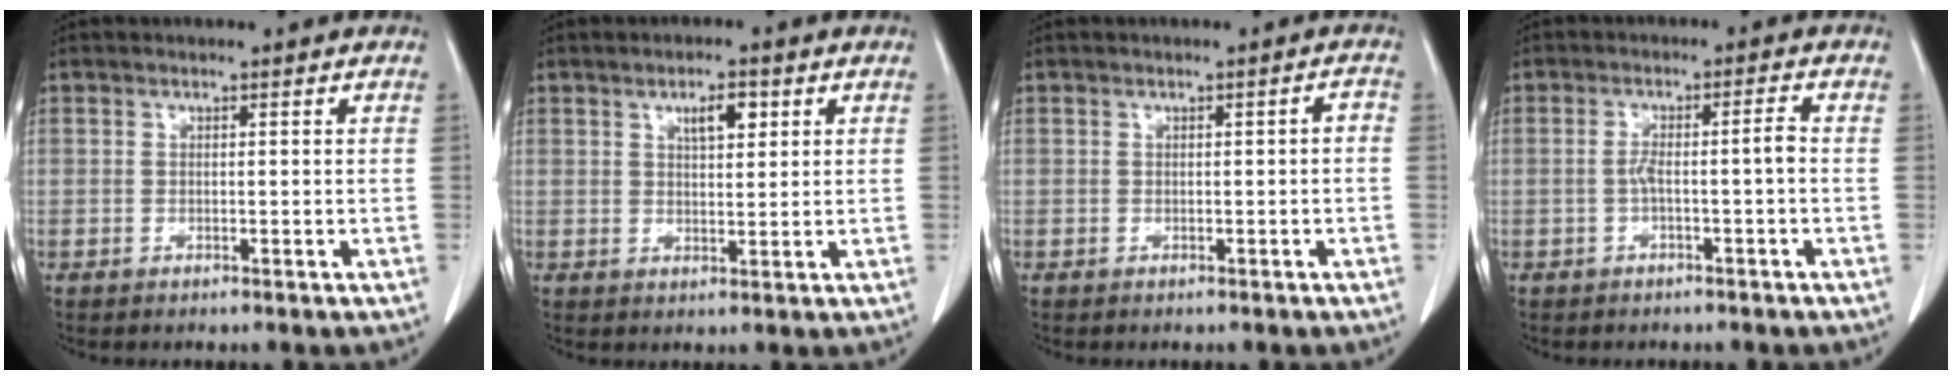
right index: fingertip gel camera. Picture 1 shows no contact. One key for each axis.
{"total": 3.8, "fx": 1.8, "fy": 1.3, "fz": 3.1, "tx": -0.049, "ty": -0.001, "tz": 0.030}
{"total": 1.1, "fx": -0.3, "fy": 0.3, "fz": 1.0, "tx": -0.009, "ty": 0.004, "tz": -0.003}
{"total": 3.4, "fx": -0.9, "fy": 0.0, "fz": 3.3, "tx": -0.057, "ty": 0.013, "tz": -0.012}